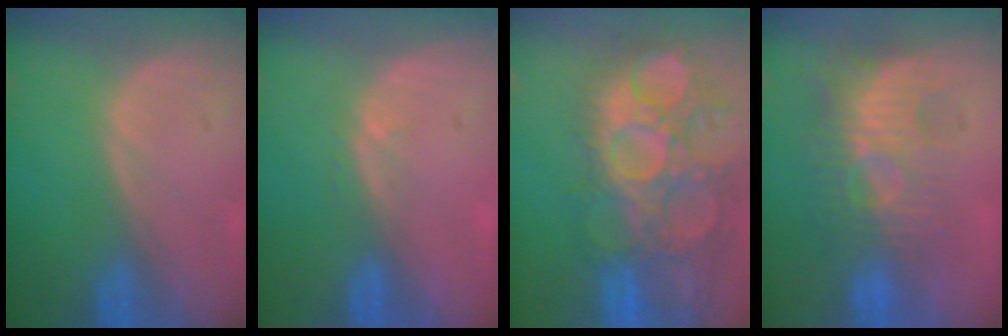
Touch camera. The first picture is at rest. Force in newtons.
{"total": 1.0, "press": 0.7, "slide": 0.7}
{"total": 15.1, "press": 12.7, "slide": 8.3}
{"total": 9.8, "press": 8.5, "slide": 4.9}